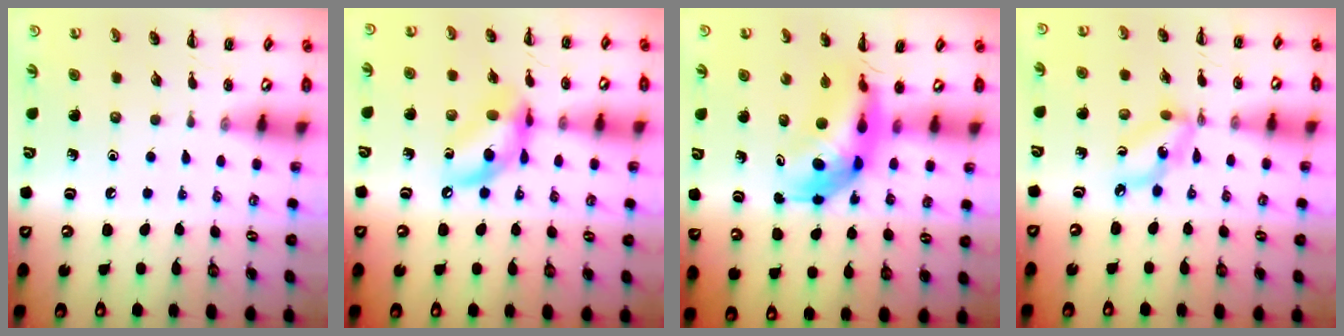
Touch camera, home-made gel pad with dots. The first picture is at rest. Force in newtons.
{"total": 13.5, "press": 13.2, "slide": 2.9}
{"total": 7.0, "press": 6.7, "slide": 2.0}
{"total": 6.0, "press": 5.8, "slide": 1.5}